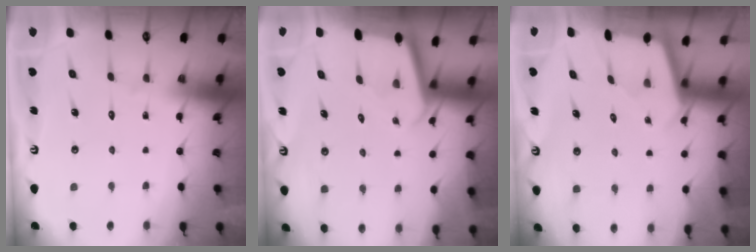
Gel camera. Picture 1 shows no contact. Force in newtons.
{"total": 1.7, "press": 1.7, "slide": 0.0}
{"total": 1.8, "press": 1.8, "slide": 0.2}